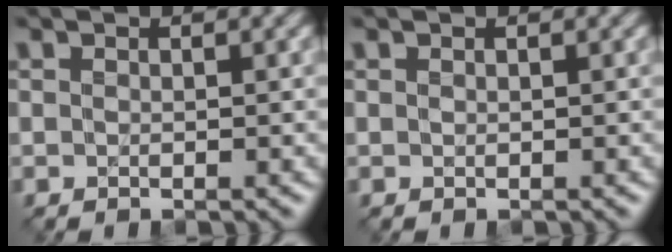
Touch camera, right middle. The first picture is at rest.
{"total": 0.0}